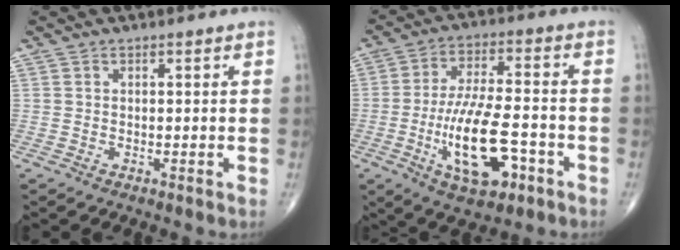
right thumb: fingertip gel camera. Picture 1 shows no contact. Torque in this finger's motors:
{"motor_torque": [2.16, 2.24, 1.64, -0.30, 0.48]}